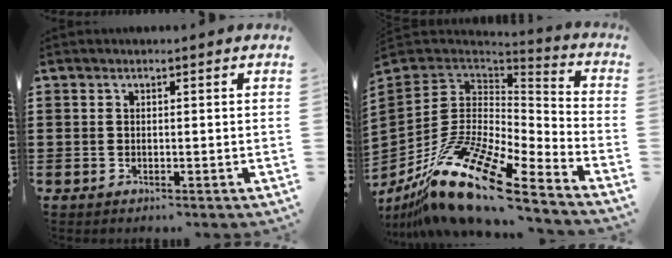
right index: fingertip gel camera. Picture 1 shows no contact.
{"total": 17.7, "force": [-11.9, 4.8, 12.1], "torque": [-0.258, 0.023, -0.221]}